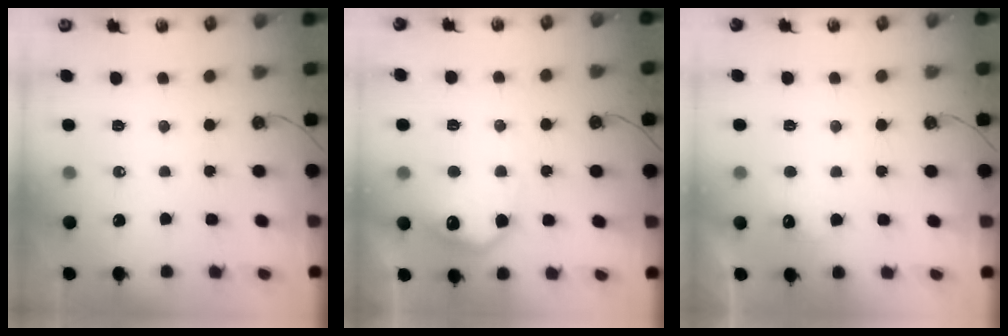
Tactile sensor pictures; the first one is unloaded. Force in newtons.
{"total": 13.5, "press": 13.5, "slide": 0.8}
{"total": 7.2, "press": 7.1, "slide": 1.2}